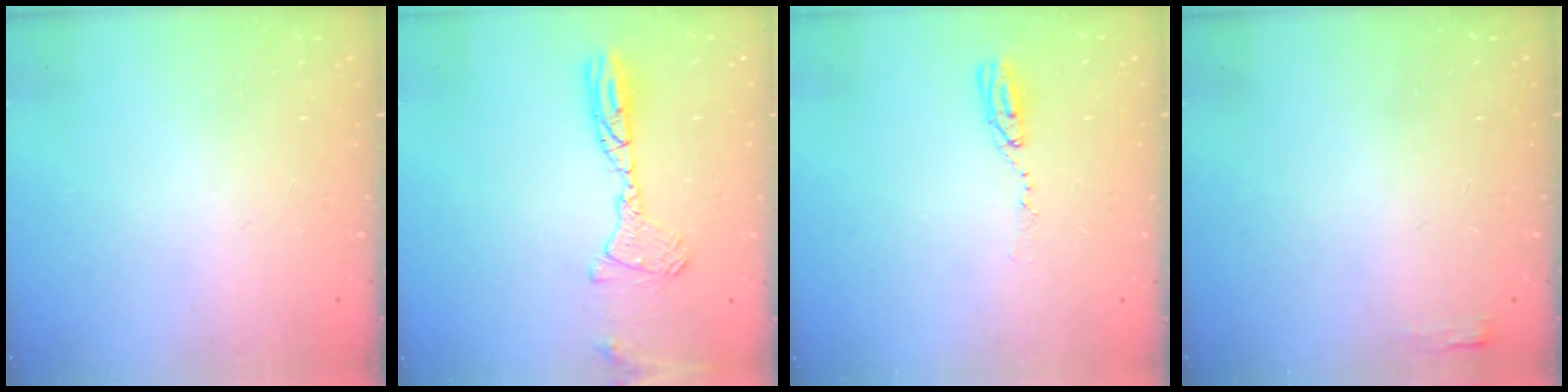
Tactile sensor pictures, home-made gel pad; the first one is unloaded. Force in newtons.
{"total": 13.0, "press": 12.6, "slide": 3.3}
{"total": 4.8, "press": 4.7, "slide": 0.4}
{"total": 2.7, "press": 2.6, "slide": 0.8}